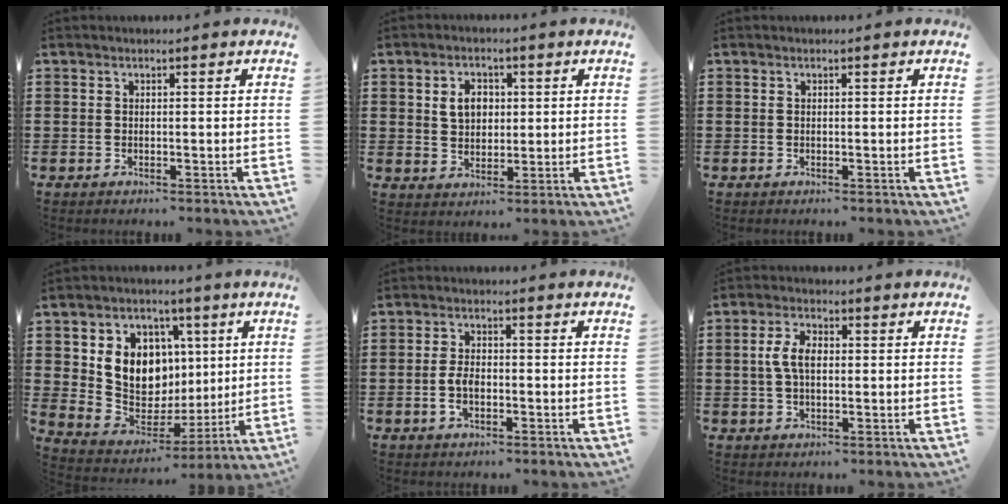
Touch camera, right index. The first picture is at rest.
{"total": 4.2, "force": [0.9, 3.2, 2.6], "torque": [-0.053, 0.011, 0.011]}
{"total": 0.0}
{"total": 10.4, "force": [2.8, 9.1, 4.2], "torque": [-0.096, -0.015, 0.056]}
{"total": 3.4, "force": [-0.9, 1.7, 2.8], "torque": [-0.075, -0.007, -0.023]}
{"total": 4.8, "force": [0.2, 2.5, 4.0], "torque": [-0.097, 0.005, -0.003]}